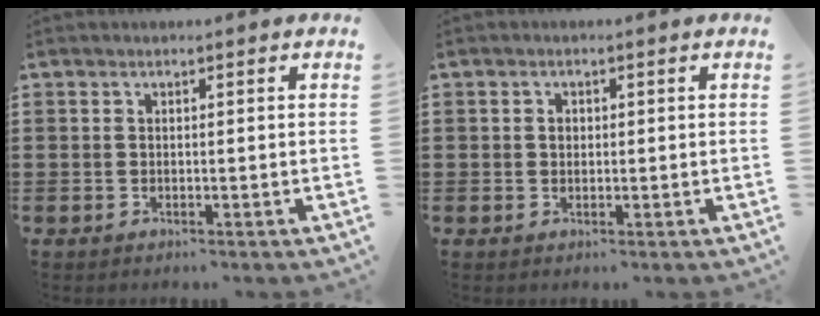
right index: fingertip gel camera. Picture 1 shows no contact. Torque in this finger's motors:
{"motor_torque": [0.34, -0.17, 0.11, 0.03]}